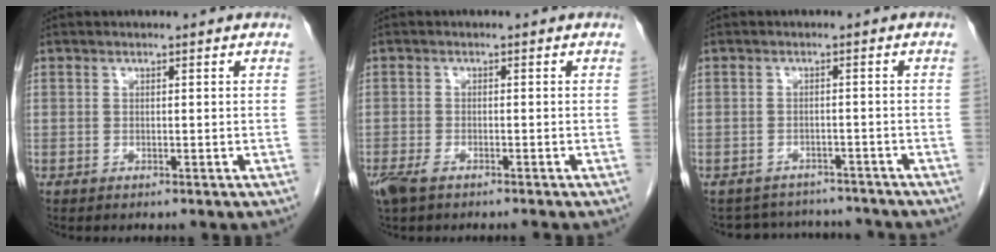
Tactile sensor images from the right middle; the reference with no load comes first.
{"total": 3.9, "force": [-2.9, 1.1, 2.4], "torque": [-0.050, -0.010, -0.049]}
{"total": 7.7, "force": [-7.3, 2.3, 0.5], "torque": [-0.005, 0.018, -0.089]}